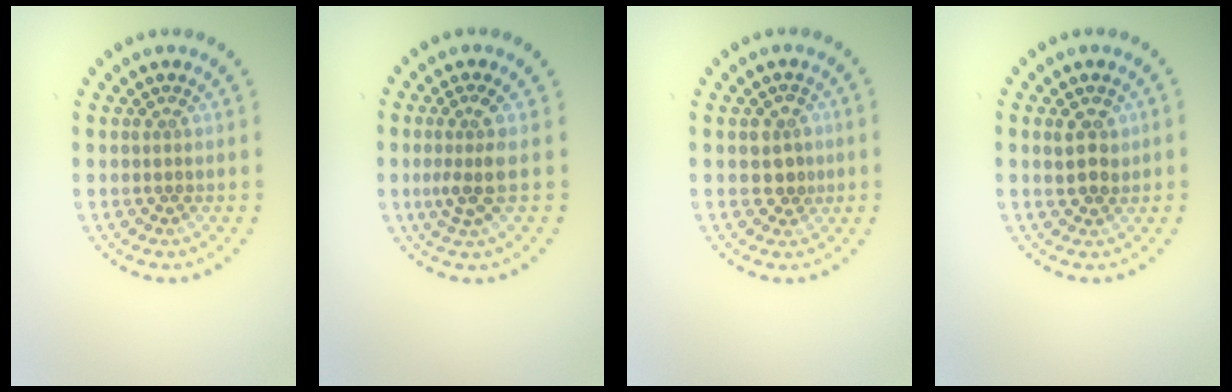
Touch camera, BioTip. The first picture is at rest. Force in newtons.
{"total": 2.5, "press": 1.9, "slide": 1.6}
{"total": 2.1, "press": 2.0, "slide": 0.8}
{"total": 2.3, "press": 2.2, "slide": 0.7}